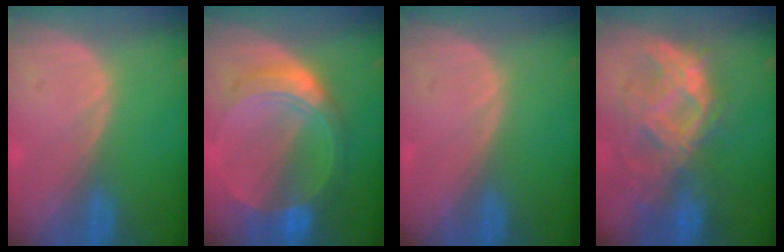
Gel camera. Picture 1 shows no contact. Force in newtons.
{"total": 8.5, "press": 8.5, "slide": 0.6}
{"total": 0.0}
{"total": 9.6, "press": 8.9, "slide": 3.8}